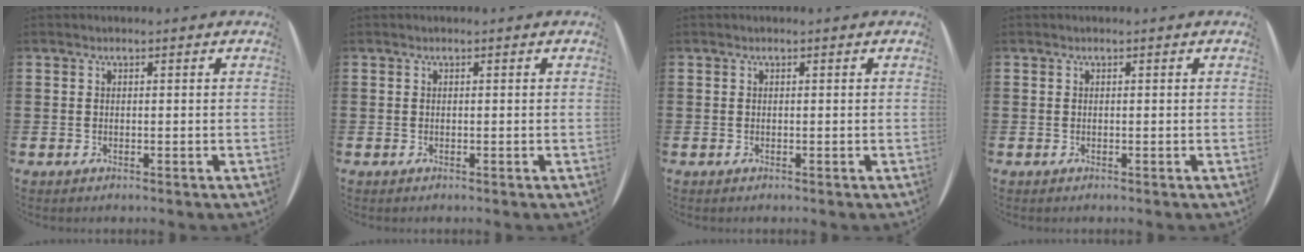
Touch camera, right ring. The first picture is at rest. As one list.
[{"total": 0.0}, {"total": 0.0}, {"total": 0.0}]